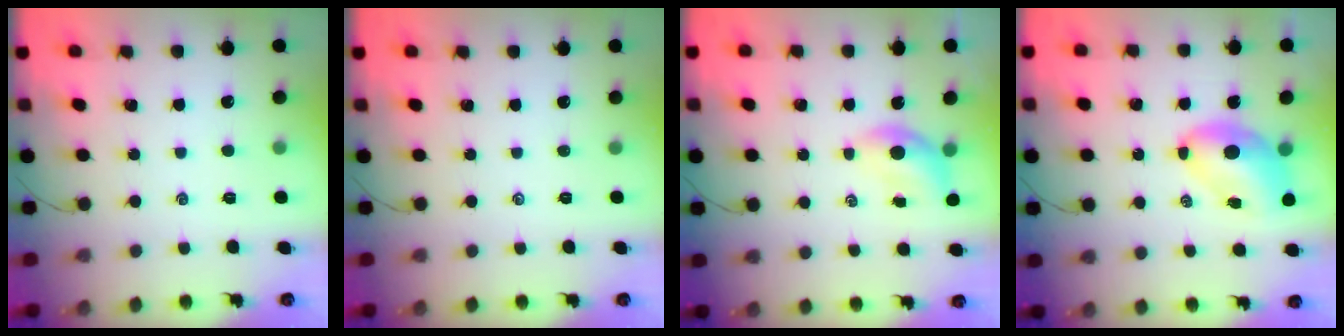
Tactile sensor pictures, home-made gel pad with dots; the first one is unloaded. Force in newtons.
{"total": 0.0}
{"total": 4.8, "press": 4.7, "slide": 0.7}
{"total": 7.3, "press": 7.2, "slide": 1.6}